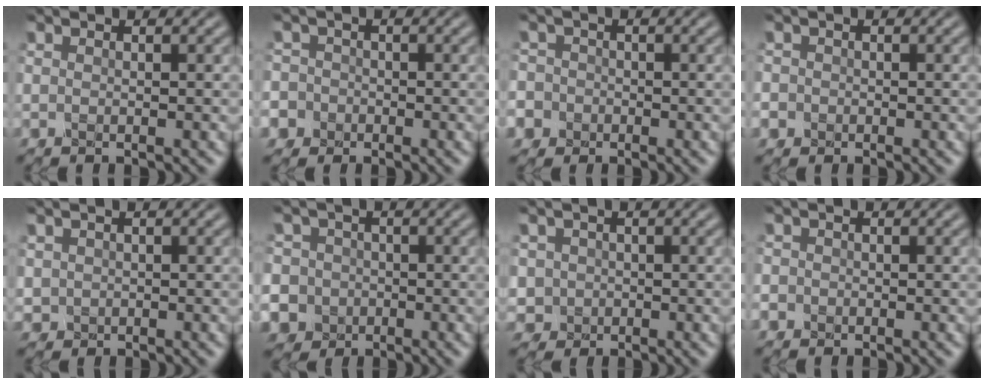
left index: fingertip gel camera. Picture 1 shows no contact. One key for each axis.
{"total": 5.7, "fx": -2.5, "fy": 5.1, "fz": 0.9, "tx": -0.023, "ty": -0.009, "tz": -0.071}
{"total": 6.1, "fx": -2.5, "fy": 5.4, "fz": 1.2, "tx": -0.036, "ty": -0.009, "tz": -0.073}
{"total": 2.1, "fx": -0.7, "fy": 1.9, "fz": 0.4, "tx": 0.000, "ty": 0.001, "tz": -0.018}
{"total": 1.2, "fx": 0.2, "fy": 1.2, "fz": 0.2, "tx": -0.002, "ty": -0.004, "tz": 0.004}
{"total": 10.8, "fx": -3.0, "fy": 10.1, "fz": 2.5, "tx": -0.080, "ty": -0.004, "tz": -0.086}
{"total": 2.0, "fx": -0.2, "fy": 2.0, "fz": 0.0, "tx": 0.007, "ty": 0.000, "tz": 0.001}
{"total": 1.6, "fx": -0.6, "fy": 1.4, "fz": 0.3, "tx": 0.000, "ty": -0.003, "tz": -0.009}